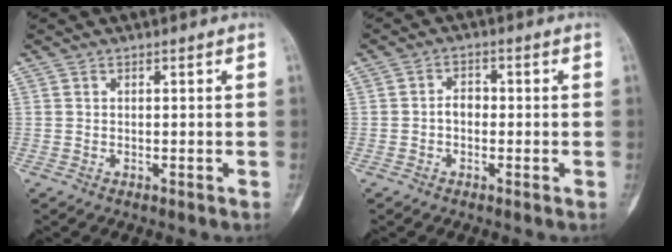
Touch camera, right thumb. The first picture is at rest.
{"total": 2.6, "force": [-0.5, 1.8, 1.7], "torque": [-0.013, 0.014, -0.016]}